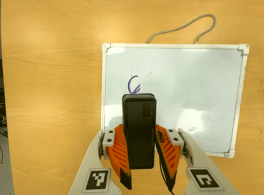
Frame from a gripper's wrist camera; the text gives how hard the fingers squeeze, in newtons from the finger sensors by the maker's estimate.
{"total": 7.9, "left": 6.9, "right": 8.9}